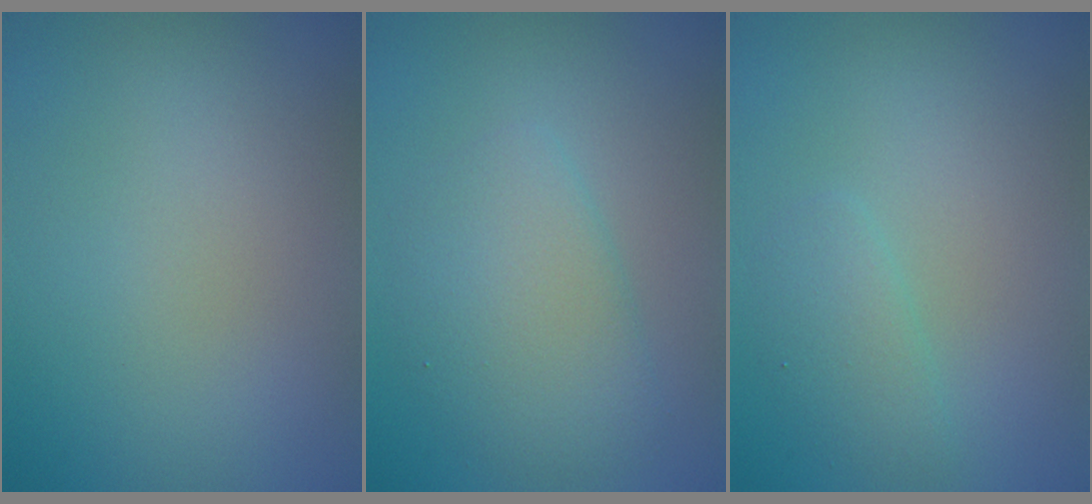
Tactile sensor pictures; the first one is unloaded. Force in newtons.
{"total": 3.7, "press": 3.7, "slide": 0.1}
{"total": 1.6, "press": 1.6, "slide": 0.0}